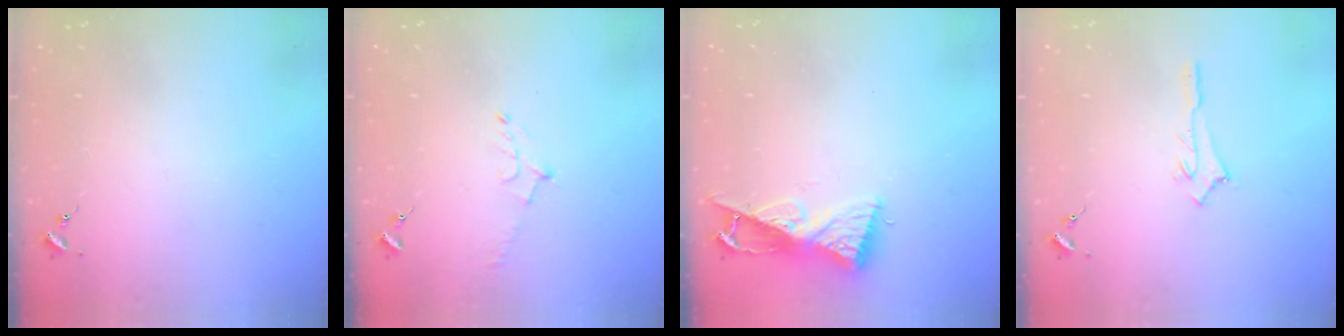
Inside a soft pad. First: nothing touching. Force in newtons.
{"total": 5.6, "press": 5.5, "slide": 1.0}
{"total": 8.9, "press": 8.9, "slide": 0.3}
{"total": 2.5, "press": 2.5, "slide": 0.2}